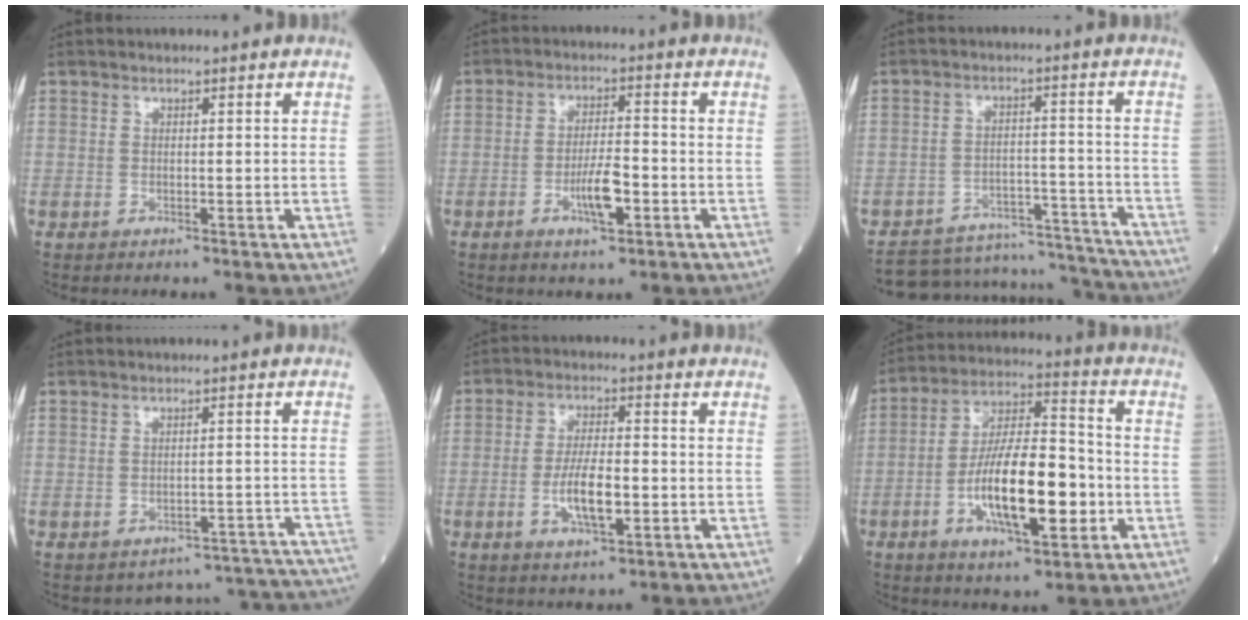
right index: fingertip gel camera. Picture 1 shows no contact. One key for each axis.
{"total": 6.2, "fx": -2.4, "fy": 1.7, "fz": 5.4, "tx": -0.106, "ty": 0.002, "tz": -0.039}
{"total": 15.7, "fx": -15.2, "fy": 3.4, "fz": 1.8, "tx": -0.028, "ty": 0.041, "tz": -0.209}
{"total": 15.5, "fx": -14.8, "fy": 3.7, "fz": 2.8, "tx": -0.011, "ty": 0.043, "tz": -0.166}
{"total": 8.0, "fx": -1.9, "fy": 2.6, "fz": 7.3, "tx": -0.146, "ty": 0.001, "tz": -0.031}
{"total": 16.6, "fx": -4.4, "fy": 5.1, "fz": 15.2, "tx": -0.286, "ty": 0.007, "tz": -0.073}